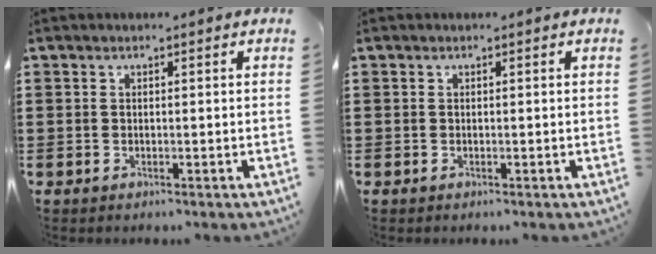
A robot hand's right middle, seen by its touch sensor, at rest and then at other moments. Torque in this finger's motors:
{"motor_torque": [0.57, -0.26, 0.08, 0.01]}